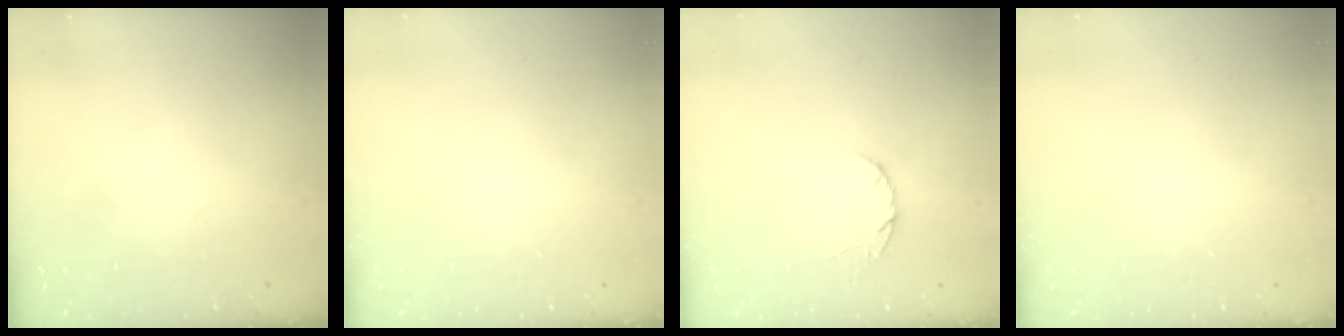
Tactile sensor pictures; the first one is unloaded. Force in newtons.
{"total": 0.0}
{"total": 4.4, "press": 4.4, "slide": 0.6}
{"total": 0.0}